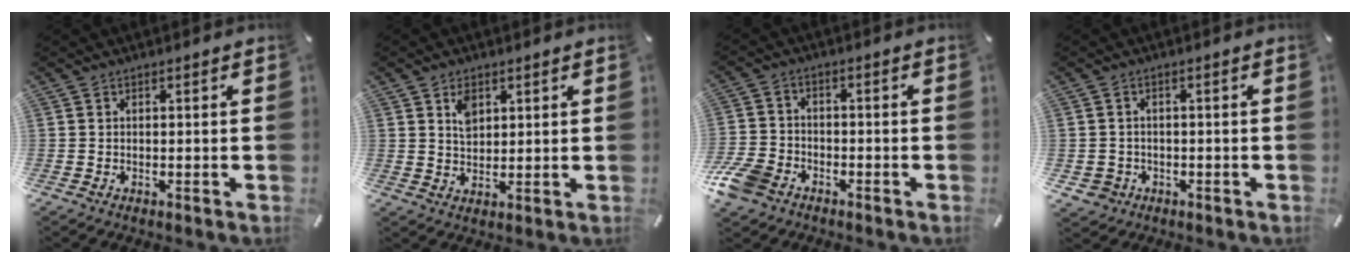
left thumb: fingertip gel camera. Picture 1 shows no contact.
{"total": 4.1, "force": [2.1, 2.9, 1.8], "torque": [-0.025, -0.003, 0.037]}
{"total": 7.8, "force": [-4.7, 5.3, 3.4], "torque": [-0.081, 0.023, -0.089]}
{"total": 3.2, "force": [-1.3, 2.8, 0.7], "torque": [-0.017, 0.004, -0.026]}